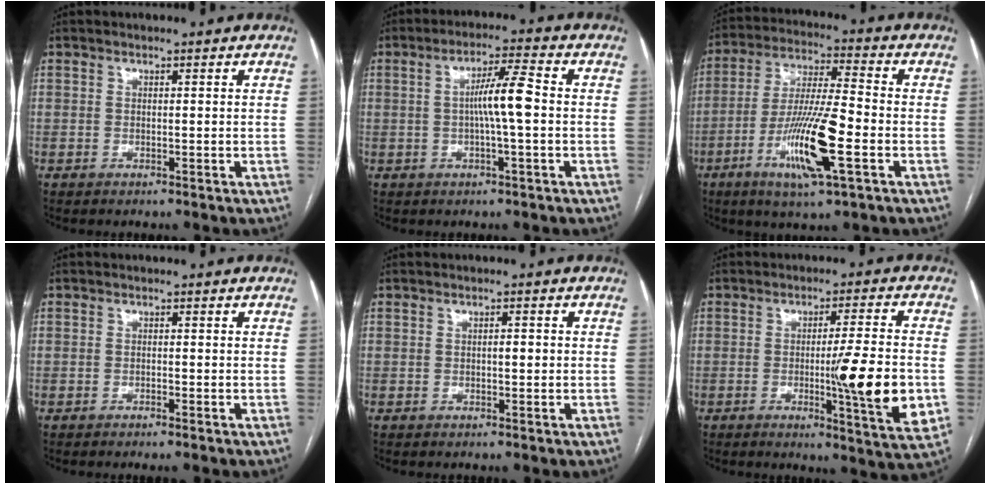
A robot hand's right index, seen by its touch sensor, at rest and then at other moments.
{"total": 6.7, "force": [0.0, 0.2, 6.7], "torque": [-0.121, 0.012, -0.003]}
{"total": 14.1, "force": [-4.9, 1.1, 13.2], "torque": [-0.257, -0.016, -0.091]}
{"total": 0.7, "force": [-0.5, -0.1, 0.4], "torque": [-0.011, 0.000, -0.009]}
{"total": 1.2, "force": [-0.1, 0.4, 1.2], "torque": [-0.019, 0.002, -0.002]}
{"total": 13.3, "force": [-2.4, 0.0, 13.1], "torque": [-0.180, -0.023, -0.035]}